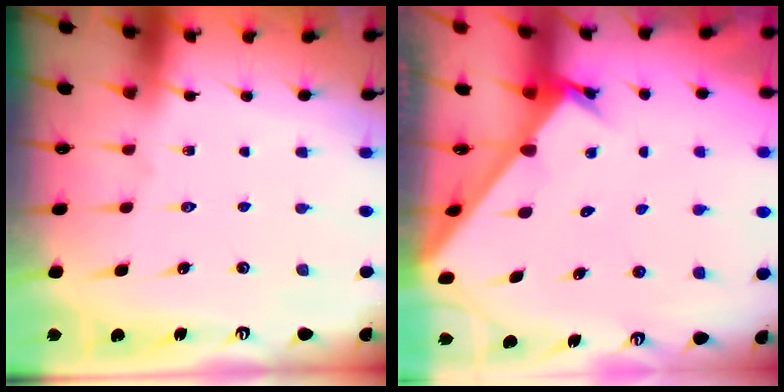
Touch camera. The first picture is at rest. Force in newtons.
{"total": 2.6, "press": 2.6, "slide": 0.3}